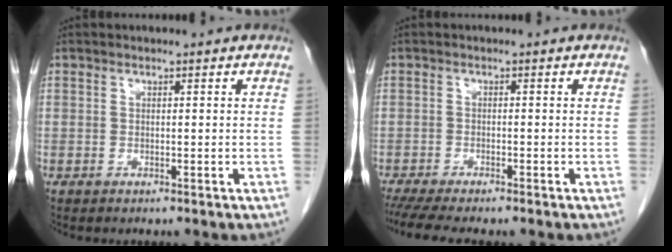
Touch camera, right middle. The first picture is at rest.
{"total": 6.9, "force": [-5.7, 0.6, 3.8], "torque": [-0.055, -0.011, -0.091]}